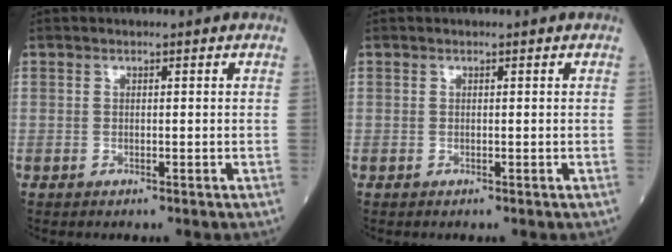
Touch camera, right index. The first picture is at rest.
{"total": 0.0}